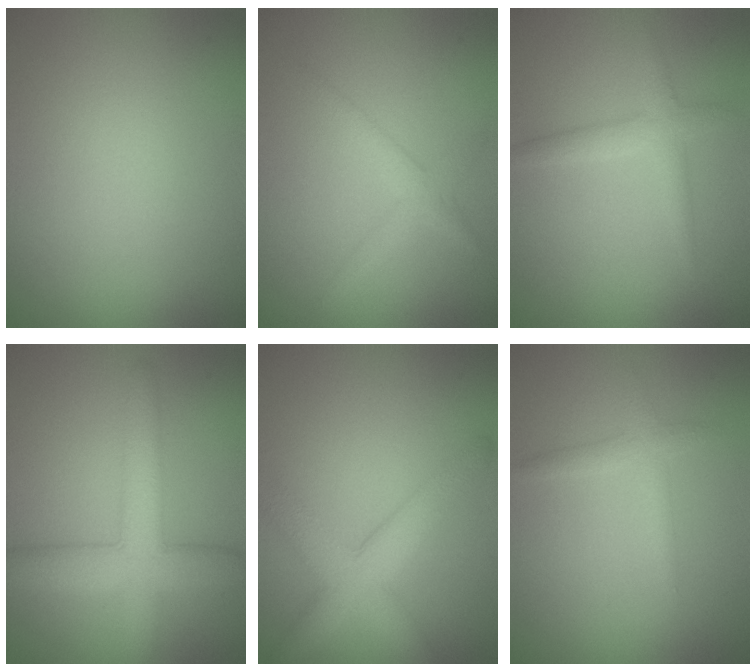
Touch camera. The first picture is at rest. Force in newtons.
{"total": 1.9, "press": 1.9, "slide": 0.0}
{"total": 2.3, "press": 2.3, "slide": 0.1}
{"total": 5.4, "press": 5.4, "slide": 0.1}
{"total": 4.6, "press": 4.6, "slide": 0.2}
{"total": 1.7, "press": 1.7, "slide": 0.0}